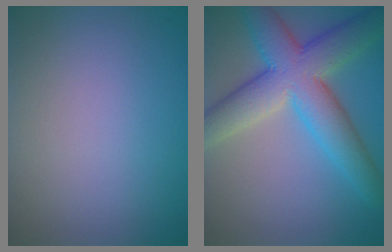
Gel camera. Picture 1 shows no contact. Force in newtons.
{"total": 8.8, "press": 8.8, "slide": 0.4}